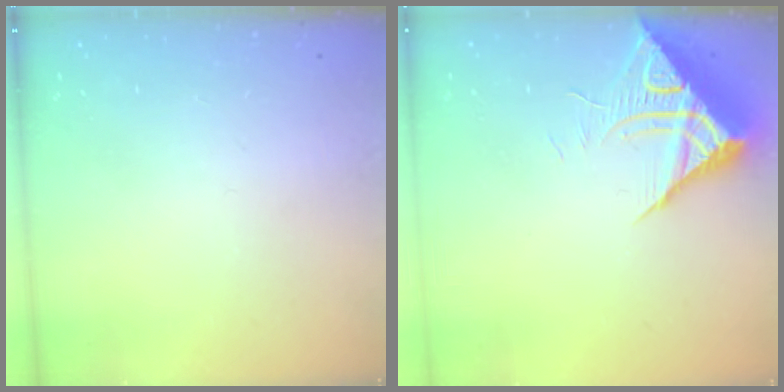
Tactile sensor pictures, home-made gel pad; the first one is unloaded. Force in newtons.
{"total": 10.0, "press": 10.0, "slide": 0.6}